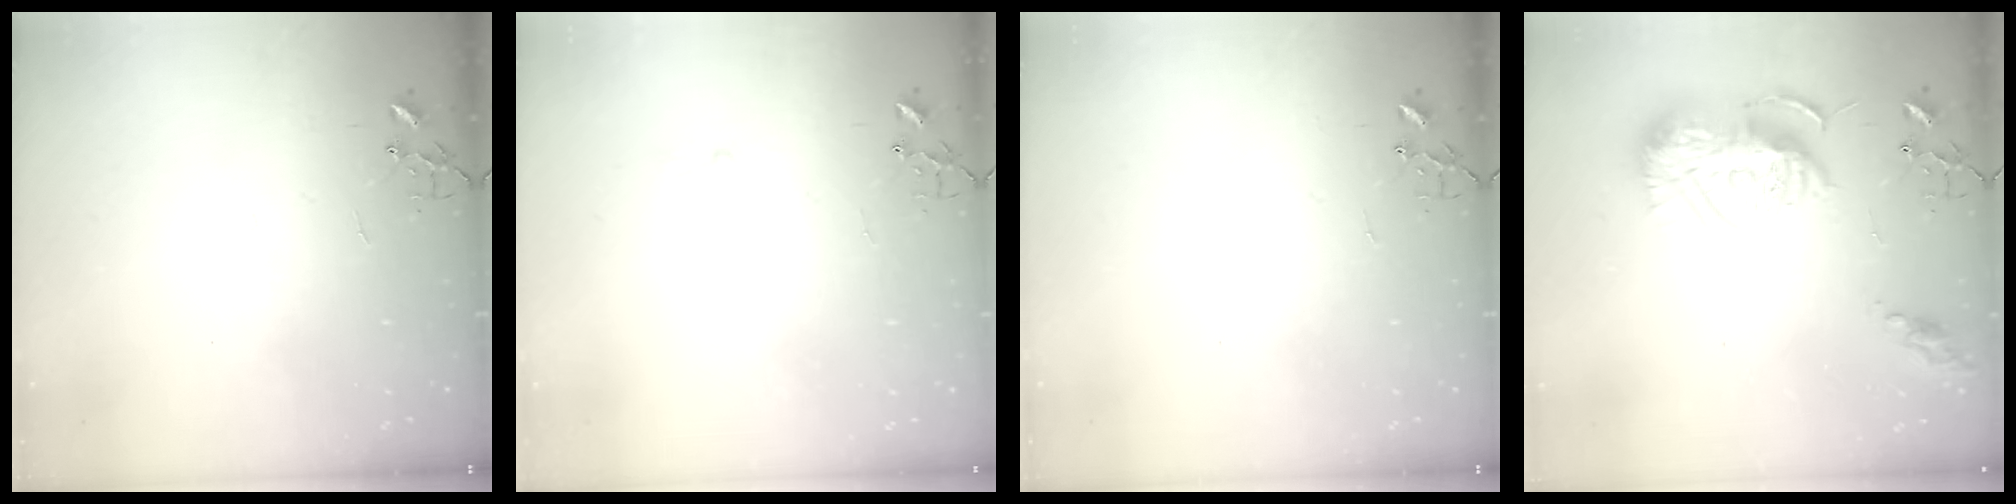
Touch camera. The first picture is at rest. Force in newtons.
{"total": 1.8, "press": 1.8, "slide": 0.2}
{"total": 0.0}
{"total": 15.8, "press": 15.8, "slide": 1.4}